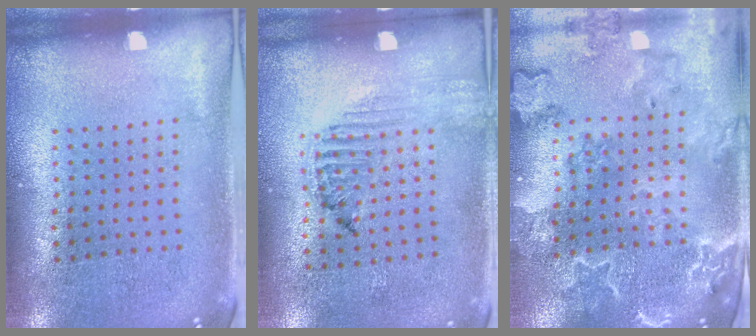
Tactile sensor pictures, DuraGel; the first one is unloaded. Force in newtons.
{"total": 1.2, "press": 1.1, "slide": 0.2}
{"total": 3.1, "press": 2.8, "slide": 1.3}